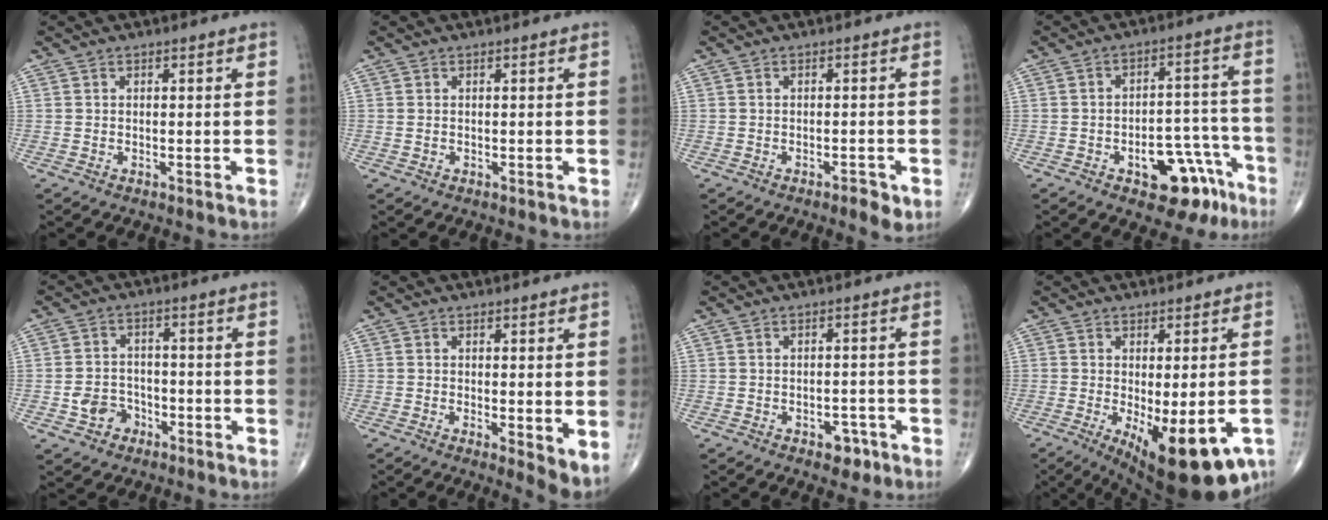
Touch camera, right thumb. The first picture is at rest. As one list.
[{"total": 0.5, "force": [-0.1, 0.4, 0.3], "torque": [-0.007, 0.002, 0.000]}, {"total": 2.8, "force": [-1.5, 1.0, 2.2], "torque": [-0.030, 0.002, -0.022]}, {"total": 12.8, "force": [-6.8, 6.8, 8.5], "torque": [-0.070, 0.060, -0.084]}, {"total": 5.5, "force": [-2.4, 4.5, 1.9], "torque": [-0.010, 0.024, -0.039]}, {"total": 4.7, "force": [-0.1, 1.3, 4.6], "torque": [-0.067, -0.017, -0.002]}, {"total": 3.5, "force": [-2.0, 2.1, 2.0], "torque": [-0.009, 0.013, -0.023]}, {"total": 16.2, "force": [-6.6, 6.0, 13.6], "torque": [-0.164, -0.016, -0.081]}]